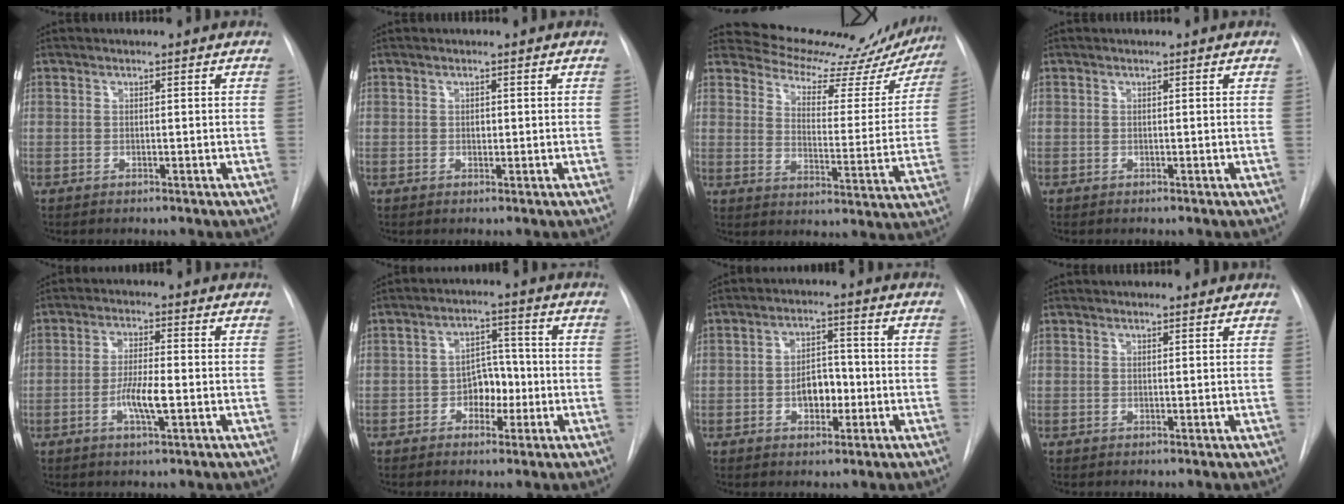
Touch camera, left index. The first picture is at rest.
{"total": 0.6, "force": [0.1, 0.5, 0.4], "torque": [-0.005, 0.001, 0.002]}
{"total": 20.2, "force": [19.2, 4.8, 4.3], "torque": [-0.047, -0.059, 0.232]}
{"total": 0.0}
{"total": 5.3, "force": [-1.5, 0.7, 5.0], "torque": [-0.098, -0.004, -0.028]}
{"total": 5.2, "force": [-1.6, 3.4, 3.6], "torque": [-0.050, 0.016, -0.026]}
{"total": 5.2, "force": [-1.3, 3.1, 4.0], "torque": [-0.062, 0.013, -0.019]}
{"total": 2.5, "force": [2.3, 0.6, 0.6], "torque": [-0.010, 0.016, 0.027]}